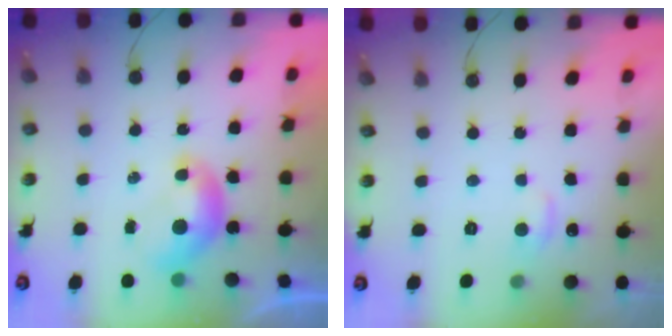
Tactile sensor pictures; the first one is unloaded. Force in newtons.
{"total": 1.0, "press": 0.7, "slide": 0.7}